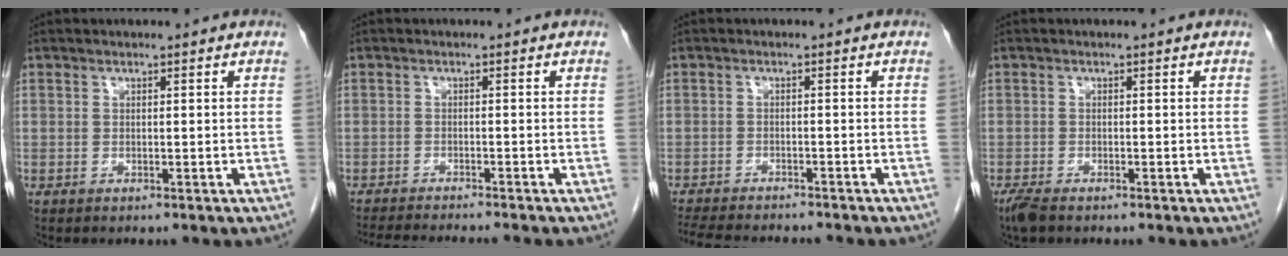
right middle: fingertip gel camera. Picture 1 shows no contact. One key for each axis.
{"total": 9.6, "fx": -8.7, "fy": -0.2, "fz": 4.0, "tx": -0.044, "ty": -0.019, "tz": -0.128}
{"total": 12.1, "fx": -10.8, "fy": 2.3, "fz": 5.0, "tx": -0.086, "ty": -0.014, "tz": -0.148}
{"total": 2.7, "fx": -2.1, "fy": 0.8, "fz": 1.5, "tx": -0.038, "ty": -0.009, "tz": -0.037}